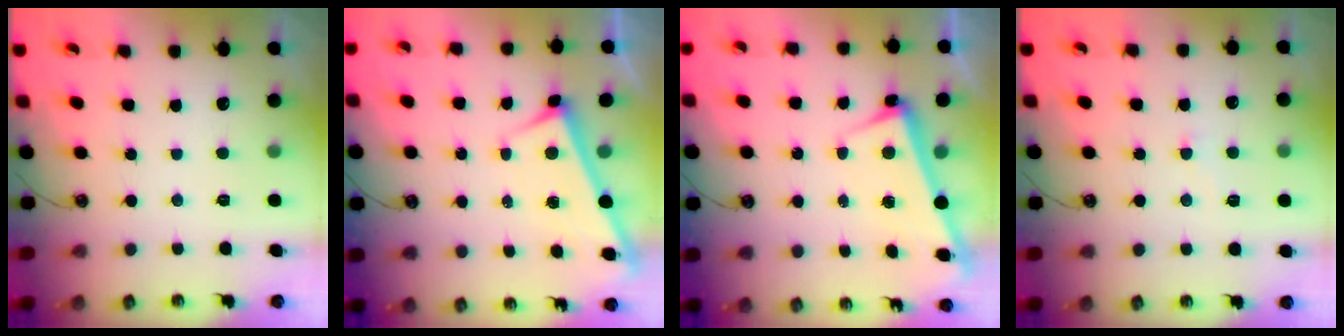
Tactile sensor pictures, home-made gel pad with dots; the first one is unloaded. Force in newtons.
{"total": 3.0, "press": 3.0, "slide": 0.1}
{"total": 2.7, "press": 2.6, "slide": 0.7}
{"total": 2.4, "press": 2.4, "slide": 0.6}